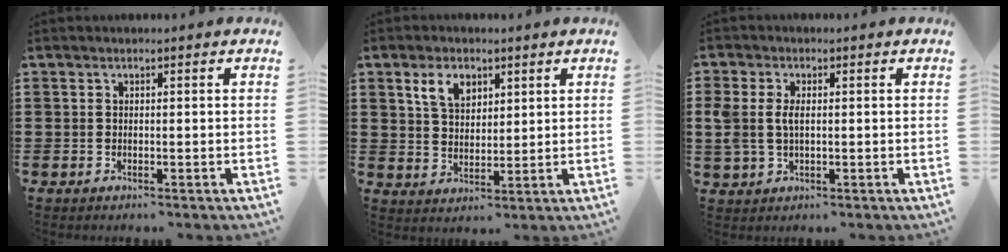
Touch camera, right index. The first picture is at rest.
{"total": 5.0, "force": [2.7, 3.0, 3.0], "torque": [-0.063, 0.008, 0.047]}
{"total": 3.7, "force": [0.3, 2.3, 2.9], "torque": [-0.077, 0.004, -0.001]}